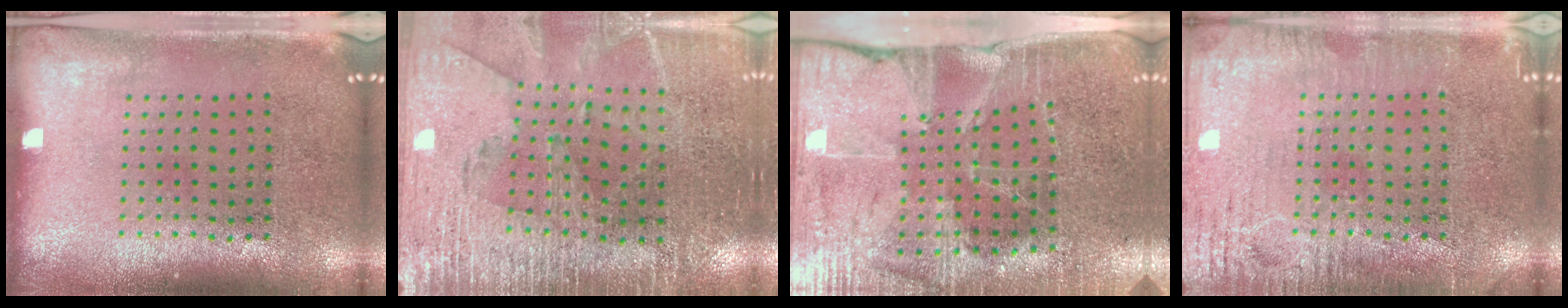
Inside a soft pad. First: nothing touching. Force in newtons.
{"total": 2.9, "press": 2.8, "slide": 0.8}
{"total": 3.8, "press": 3.6, "slide": 1.2}
{"total": 3.6, "press": 3.6, "slide": 0.4}